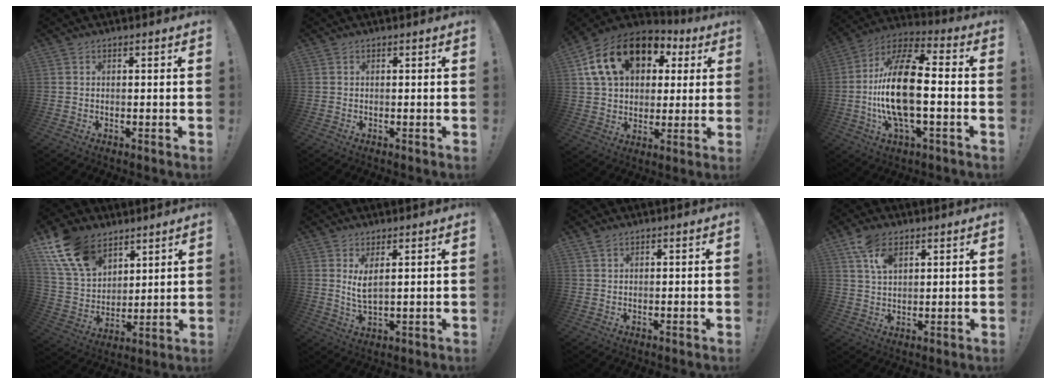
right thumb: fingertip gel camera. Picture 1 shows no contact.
{"total": 0.0}
{"total": 20.1, "force": [8.2, 13.9, 12.0], "torque": [-0.194, -0.015, 0.156]}
{"total": 20.2, "force": [-2.2, 8.2, 18.3], "torque": [-0.356, 0.006, -0.043]}
{"total": 16.5, "force": [10.5, 10.0, 7.9], "torque": [-0.167, -0.055, 0.202]}
{"total": 4.7, "force": [2.7, 1.0, 3.8], "torque": [-0.063, -0.015, 0.045]}
{"total": 1.6, "force": [1.3, 0.6, 0.7], "torque": [-0.008, -0.005, 0.024]}
{"total": 8.2, "force": [4.9, 4.4, 5.0], "torque": [-0.084, -0.016, 0.092]}